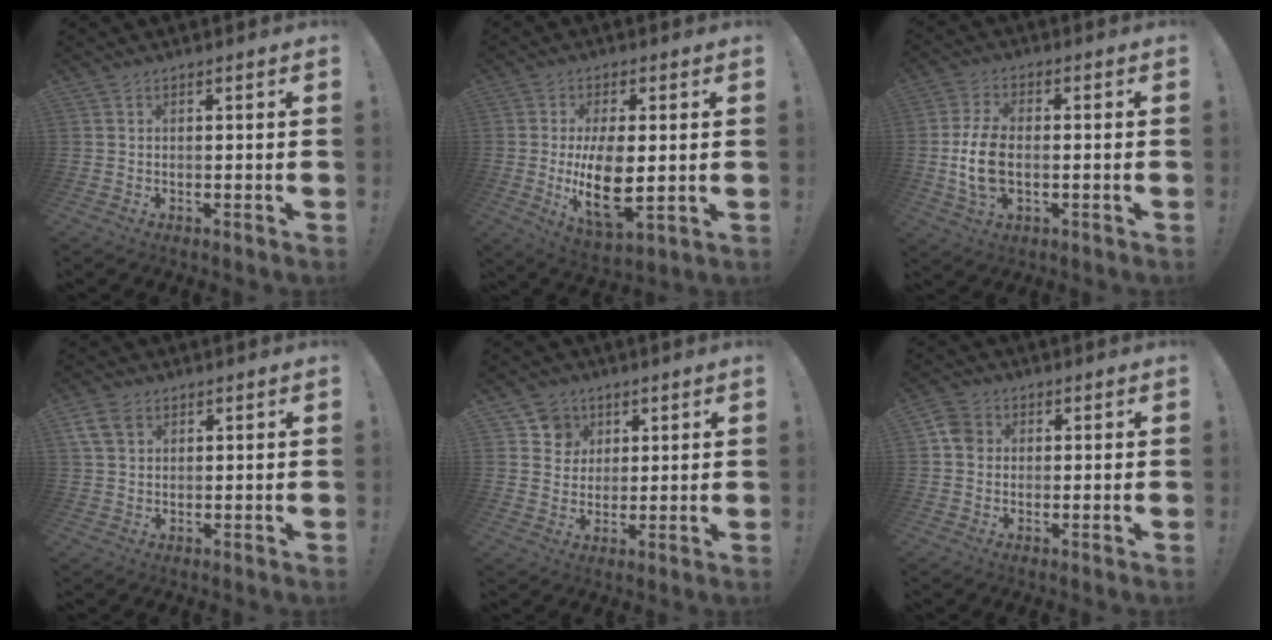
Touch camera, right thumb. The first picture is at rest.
{"total": 13.8, "force": [-0.7, 6.4, 12.2], "torque": [-0.230, -0.021, -0.014]}
{"total": 10.1, "force": [-1.3, 5.8, 8.2], "torque": [-0.165, -0.009, -0.022]}
{"total": 6.8, "force": [2.9, 4.8, 3.9], "torque": [-0.075, 0.001, 0.059]}
{"total": 7.3, "force": [3.2, 6.5, 0.8], "torque": [-0.008, -0.028, 0.063]}
{"total": 5.0, "force": [0.4, 4.5, 2.2], "torque": [-0.024, 0.011, 0.008]}